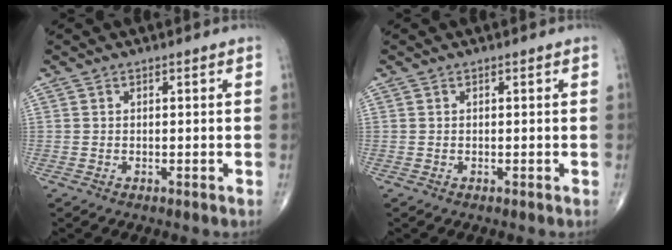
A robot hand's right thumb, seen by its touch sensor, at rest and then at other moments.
{"total": 0.0}